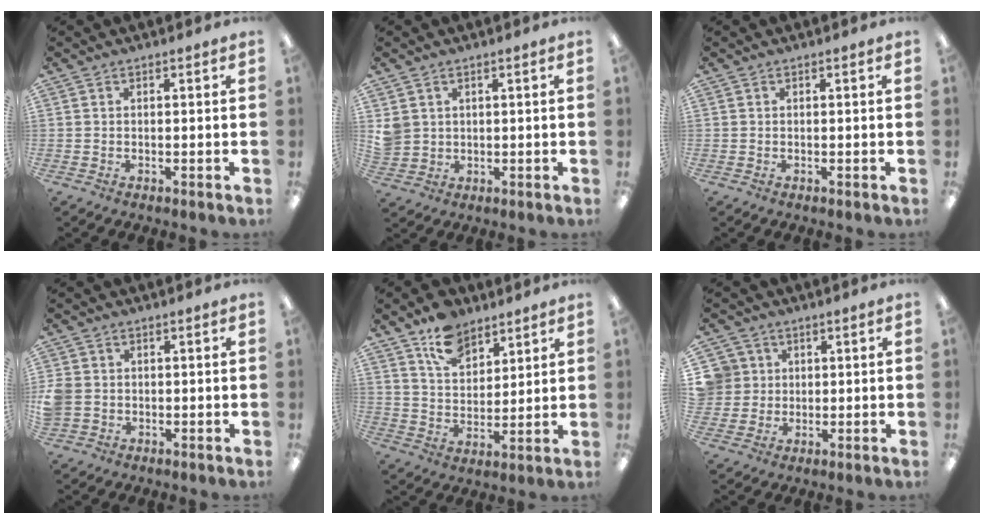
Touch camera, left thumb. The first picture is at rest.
{"total": 3.6, "force": [1.5, 3.2, 0.6], "torque": [-0.021, 0.004, 0.030]}
{"total": 0.0}
{"total": 3.9, "force": [-0.2, 3.6, 1.5], "torque": [-0.042, 0.004, -0.005]}
{"total": 10.7, "force": [7.6, 6.2, 4.1], "torque": [-0.068, -0.038, 0.141]}
{"total": 6.4, "force": [1.9, 6.1, 0.2], "torque": [-0.014, 0.005, 0.040]}